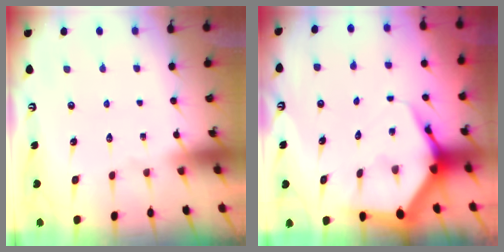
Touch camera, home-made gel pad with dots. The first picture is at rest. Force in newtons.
{"total": 6.3, "press": 6.3, "slide": 0.7}